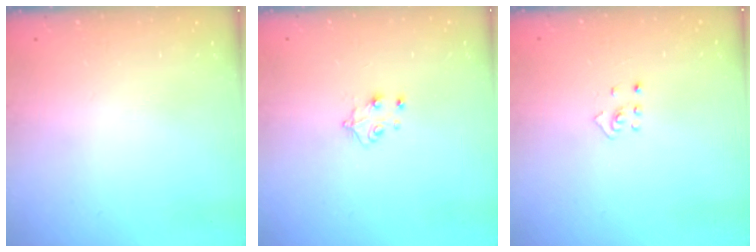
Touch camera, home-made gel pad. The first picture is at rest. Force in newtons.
{"total": 5.3, "press": 5.2, "slide": 0.8}
{"total": 2.5, "press": 2.4, "slide": 0.8}